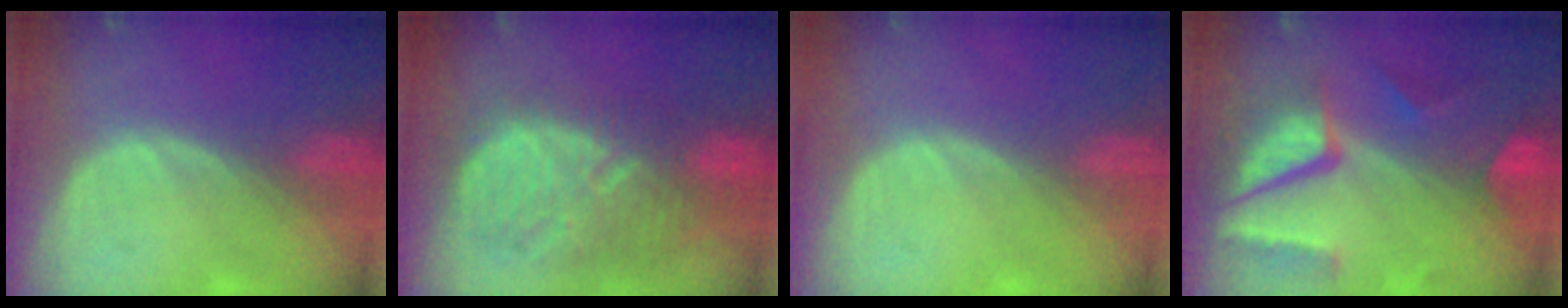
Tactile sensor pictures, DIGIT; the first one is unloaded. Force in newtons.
{"total": 12.3, "press": 11.3, "slide": 4.8}
{"total": 0.0}
{"total": 10.3, "press": 8.8, "slide": 5.5}